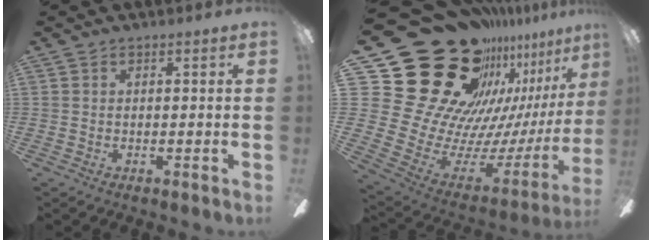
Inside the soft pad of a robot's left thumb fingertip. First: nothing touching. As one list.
[{"total": 35.8, "force": [20.4, 21.0, 20.7], "torque": [-0.309, -0.204, 0.446]}]